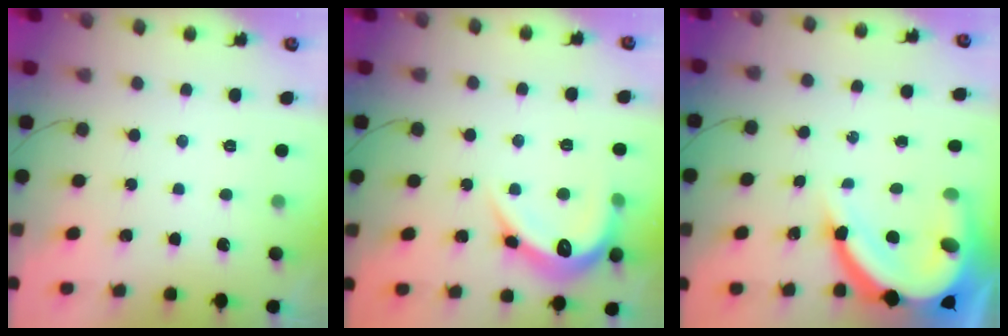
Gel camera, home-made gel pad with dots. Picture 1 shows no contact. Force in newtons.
{"total": 14.0, "press": 14.0, "slide": 0.6}
{"total": 18.2, "press": 18.1, "slide": 2.0}